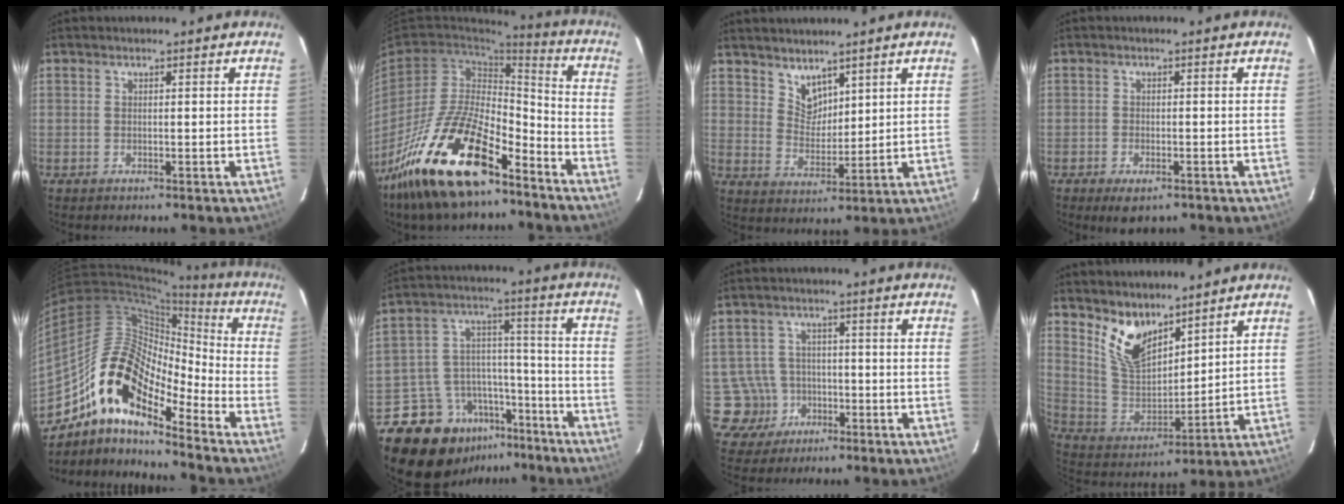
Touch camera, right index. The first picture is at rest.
{"total": 22.8, "force": [-15.0, 8.7, 14.8], "torque": [-0.282, -0.008, -0.261]}
{"total": 5.4, "force": [4.3, 3.0, 1.4], "torque": [-0.015, 0.001, 0.086]}
{"total": 4.4, "force": [-2.8, 2.2, 2.7], "torque": [-0.064, -0.015, -0.046]}
{"total": 17.1, "force": [-11.1, 6.4, 11.3], "torque": [-0.192, 0.003, -0.228]}
{"total": 16.8, "force": [-11.5, 10.7, 5.9], "torque": [-0.129, 0.058, -0.163]}
{"total": 6.7, "force": [-2.5, 6.2, 0.0], "torque": [-0.018, 0.026, -0.039]}
{"total": 10.9, "force": [8.0, 4.9, 5.5], "torque": [-0.109, -0.005, 0.168]}